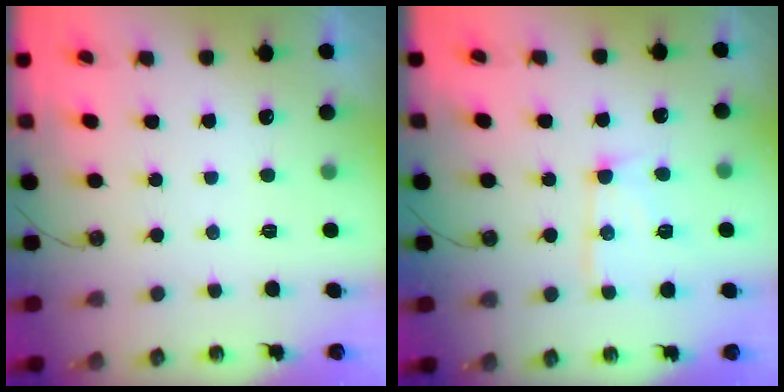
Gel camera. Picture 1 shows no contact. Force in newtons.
{"total": 12.8, "press": 12.7, "slide": 1.1}